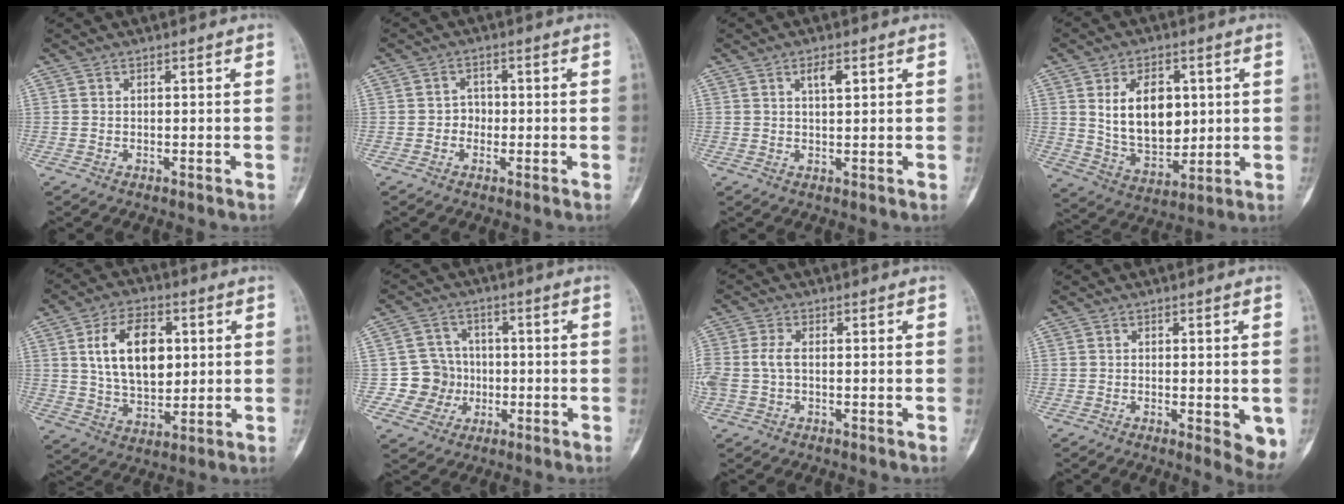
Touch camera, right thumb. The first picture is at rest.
{"total": 2.3, "force": [-0.6, 2.1, 0.8], "torque": [0.010, 0.009, -0.016]}
{"total": 3.0, "force": [1.3, 1.0, 2.5], "torque": [-0.039, -0.005, 0.023]}
{"total": 13.7, "force": [2.8, 8.8, 10.1], "torque": [-0.129, -0.023, 0.060]}
{"total": 14.2, "force": [3.1, 8.7, 10.8], "torque": [-0.159, -0.009, 0.057]}
{"total": 7.6, "force": [-1.3, 7.4, 1.1], "torque": [0.023, 0.018, -0.025]}
{"total": 4.8, "force": [-0.2, 2.8, 3.9], "torque": [-0.108, 0.012, -0.005]}
{"total": 5.2, "force": [-1.1, 1.7, 4.7], "torque": [-0.051, -0.011, -0.012]}